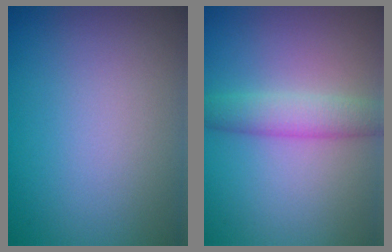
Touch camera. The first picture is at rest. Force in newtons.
{"total": 3.2, "press": 3.2, "slide": 0.2}